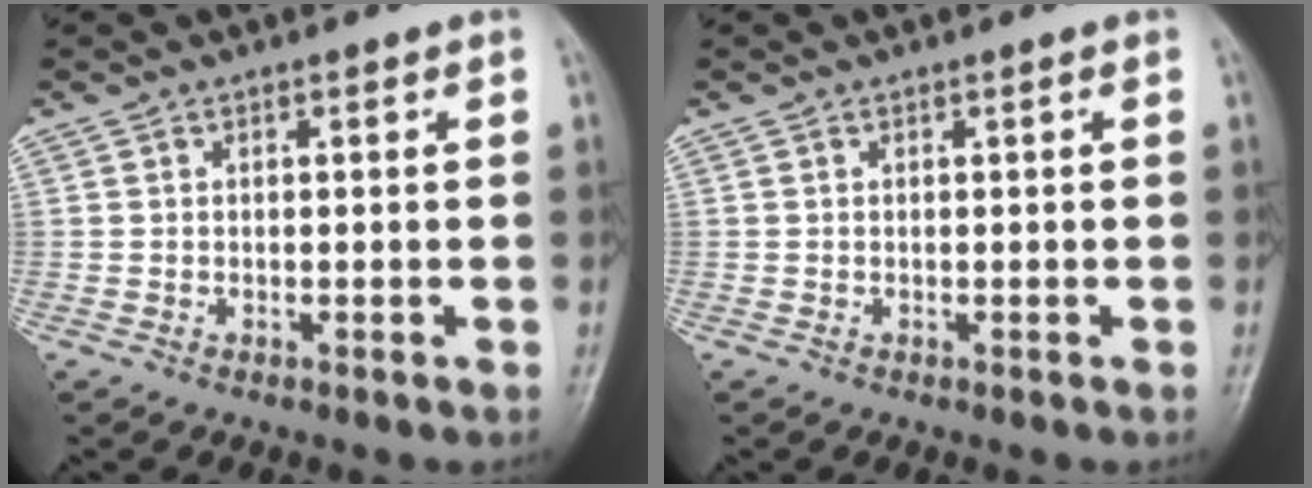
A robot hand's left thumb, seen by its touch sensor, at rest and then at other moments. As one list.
[{"total": 0.0}]